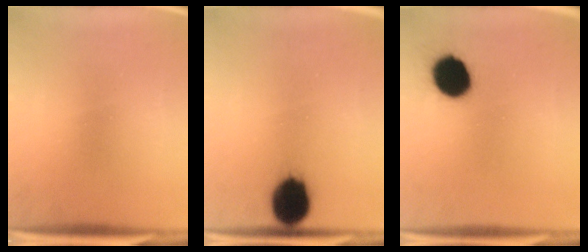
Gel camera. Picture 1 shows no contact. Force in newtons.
{"total": 11.2}
{"total": 11.7}